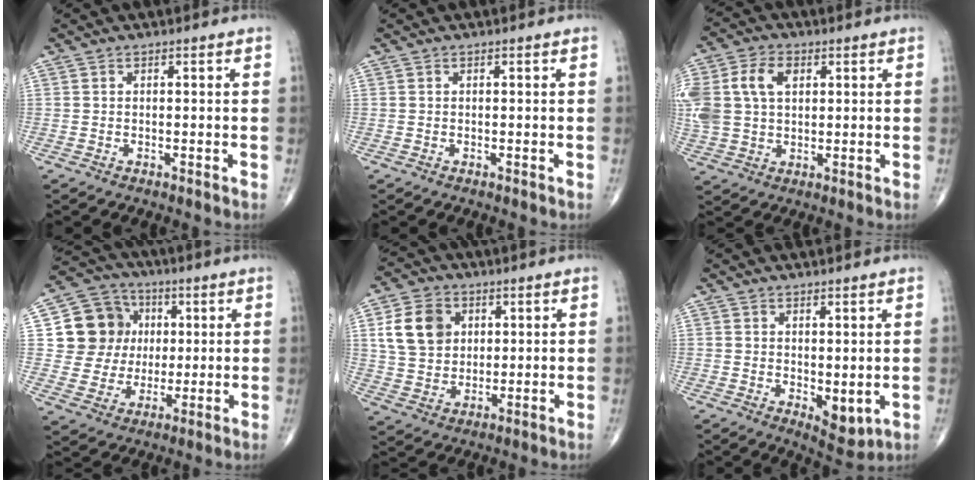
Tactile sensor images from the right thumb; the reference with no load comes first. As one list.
[{"total": 0.0}, {"total": 15.4, "force": [3.8, 11.0, 10.0], "torque": [-0.250, 0.021, 0.076]}, {"total": 13.3, "force": [2.7, 12.2, 4.6], "torque": [-0.045, 0.008, 0.049]}, {"total": 10.6, "force": [3.2, 8.4, 5.6], "torque": [-0.081, -0.005, 0.063]}, {"total": 5.1, "force": [0.0, 2.4, 4.5], "torque": [-0.051, -0.017, 0.011]}]